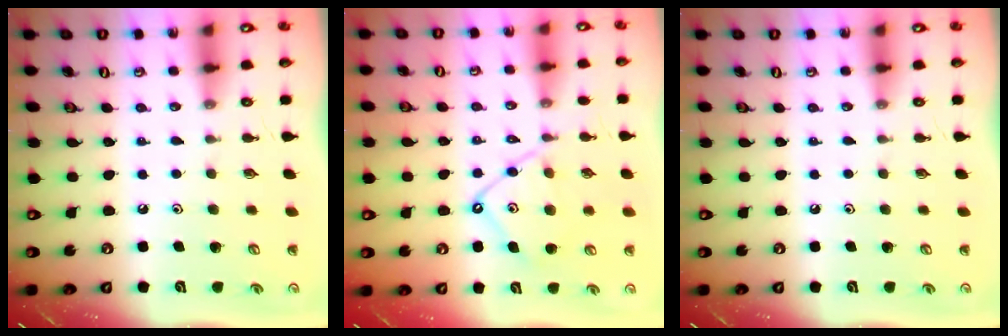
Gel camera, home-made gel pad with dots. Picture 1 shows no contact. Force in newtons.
{"total": 10.5, "press": 10.4, "slide": 1.0}
{"total": 0.0}